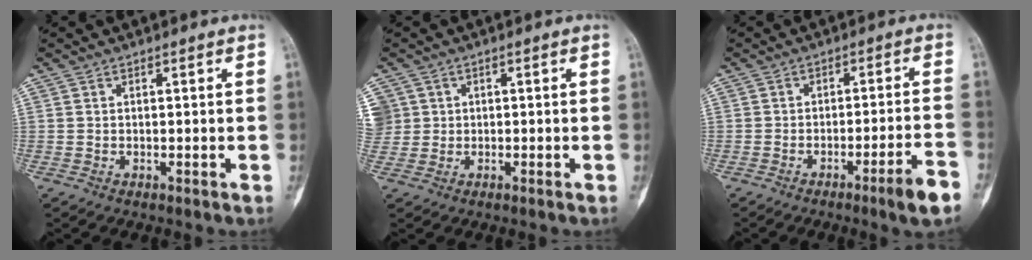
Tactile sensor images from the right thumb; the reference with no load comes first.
{"total": 4.5, "force": [0.9, 4.4, 0.6], "torque": [0.007, 0.016, 0.020]}
{"total": 6.8, "force": [-4.2, 0.0, 5.4], "torque": [-0.082, 0.022, -0.063]}